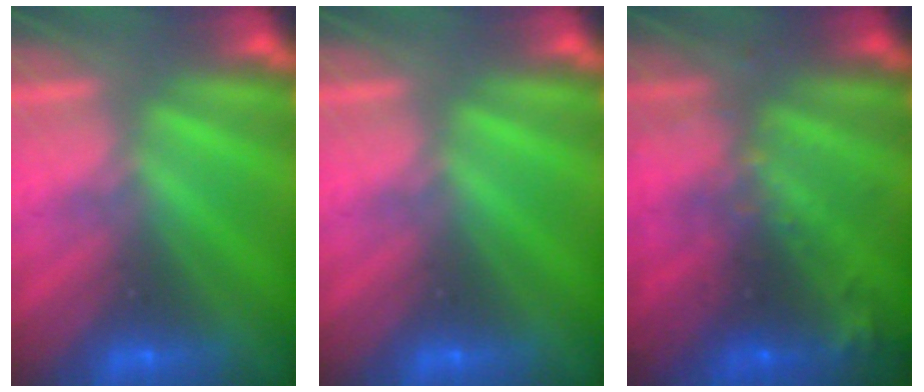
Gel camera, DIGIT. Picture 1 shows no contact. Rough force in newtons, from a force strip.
{"total": 0.0}
{"total": 7.7}